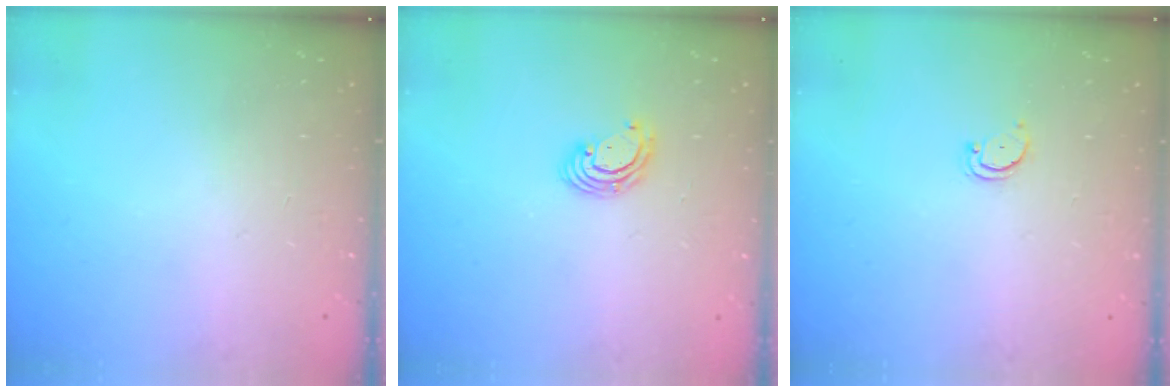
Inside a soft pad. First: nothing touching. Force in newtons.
{"total": 3.8, "press": 3.8, "slide": 0.2}
{"total": 2.3, "press": 2.3, "slide": 0.2}